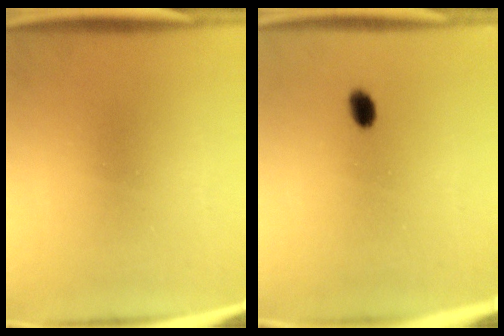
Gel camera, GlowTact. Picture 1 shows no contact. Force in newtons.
{"total": 2.4}